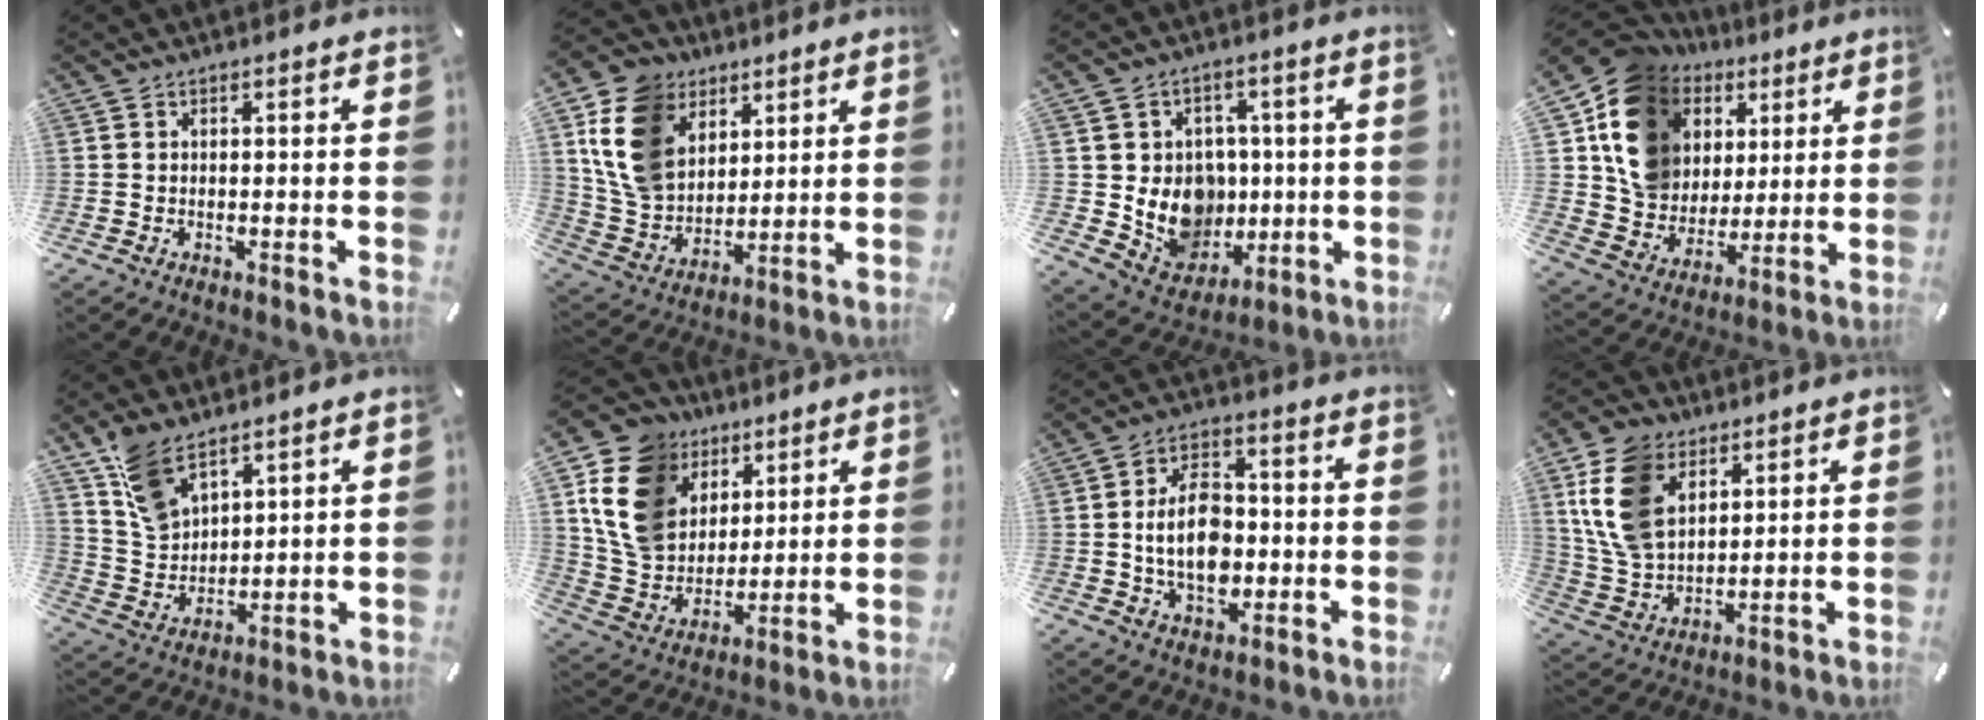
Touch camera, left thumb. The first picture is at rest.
{"total": 15.4, "force": [6.5, 12.1, 7.1], "torque": [-0.163, -0.016, 0.128]}
{"total": 12.0, "force": [0.7, 11.3, 3.9], "torque": [-0.068, -0.013, 0.033]}
{"total": 16.5, "force": [6.2, 14.2, 5.8], "torque": [-0.098, -0.027, 0.125]}
{"total": 9.8, "force": [7.0, 5.3, 4.5], "torque": [-0.100, -0.027, 0.136]}
{"total": 16.7, "force": [6.7, 13.6, 7.1], "torque": [-0.159, -0.022, 0.130]}
{"total": 12.8, "force": [-1.0, 8.6, 9.5], "torque": [-0.181, 0.002, -0.019]}
{"total": 14.6, "force": [6.2, 10.0, 8.7], "torque": [-0.223, -0.007, 0.115]}